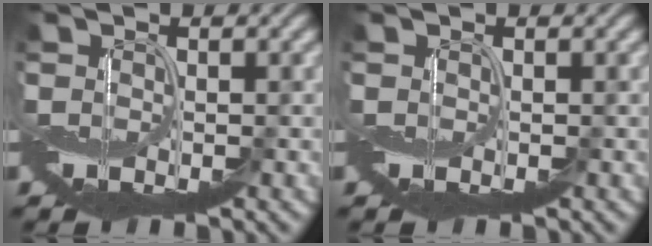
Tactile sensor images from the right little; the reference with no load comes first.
{"total": 0.0}